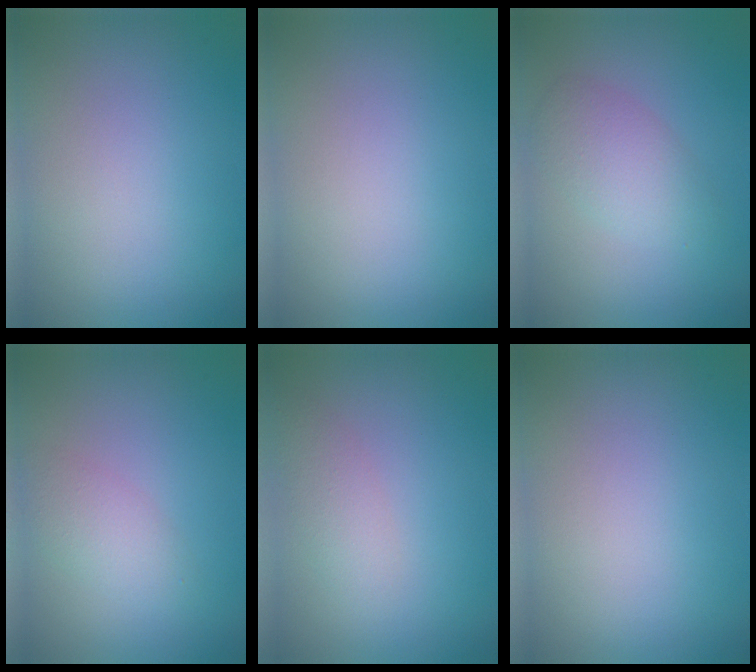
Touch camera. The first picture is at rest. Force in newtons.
{"total": 0.0}
{"total": 3.1, "press": 3.1, "slide": 0.1}
{"total": 2.2, "press": 2.2, "slide": 0.2}
{"total": 1.8, "press": 1.8, "slide": 0.1}
{"total": 0.0}